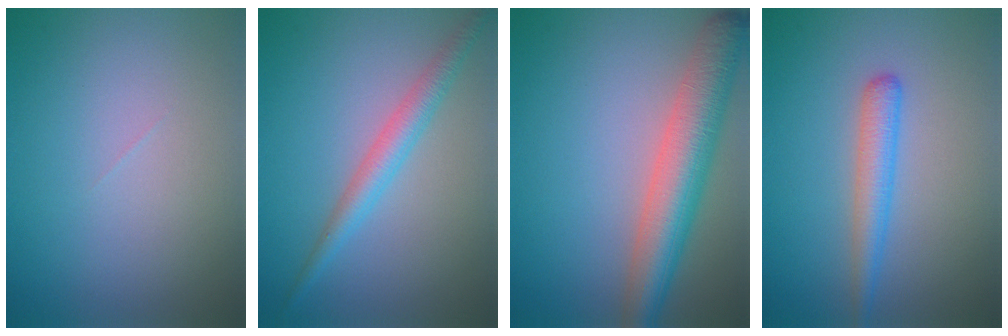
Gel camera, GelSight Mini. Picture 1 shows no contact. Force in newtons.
{"total": 2.8, "press": 2.8, "slide": 0.1}
{"total": 7.0, "press": 7.0, "slide": 0.3}
{"total": 2.7, "press": 2.7, "slide": 0.1}